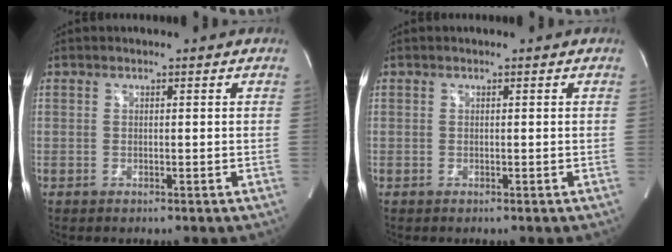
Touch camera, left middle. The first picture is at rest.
{"total": 0.0}